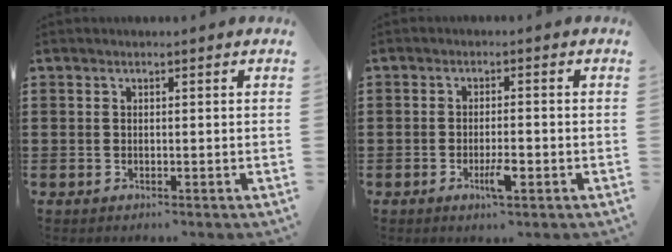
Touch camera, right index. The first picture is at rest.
{"total": 3.6, "force": [-1.5, 0.8, 3.1], "torque": [-0.058, -0.001, -0.028]}